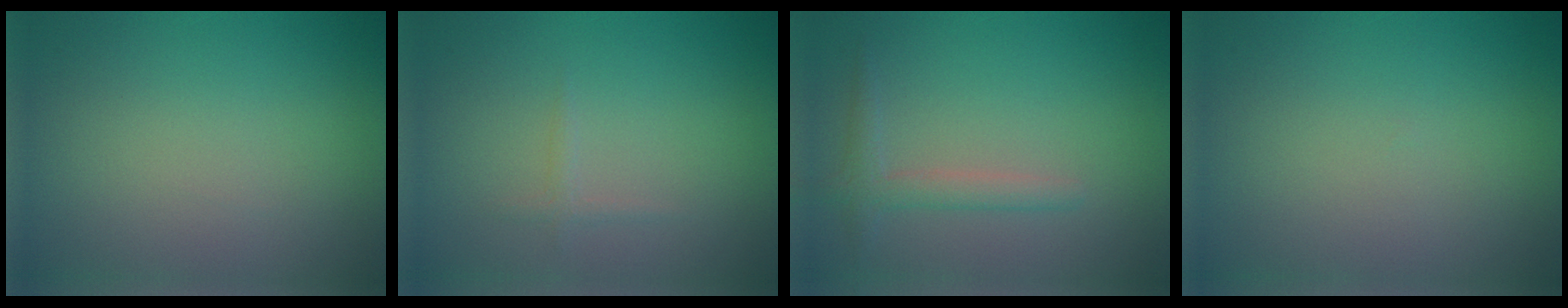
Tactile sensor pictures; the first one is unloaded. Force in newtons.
{"total": 0.7, "press": 0.7, "slide": 0.1}
{"total": 1.9, "press": 1.9, "slide": 0.0}
{"total": 0.0}